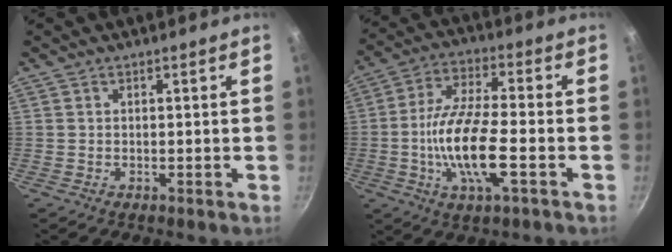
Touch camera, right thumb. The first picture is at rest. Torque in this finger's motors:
{"motor_torque": [2.00, 2.89, 2.01, -0.77, 0.81]}